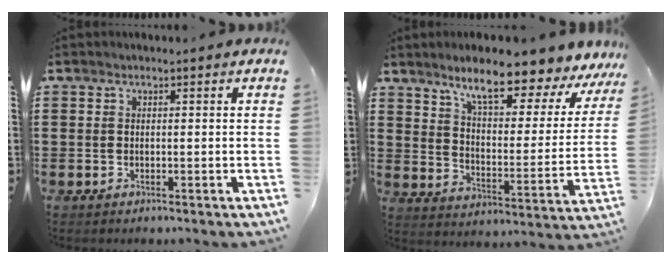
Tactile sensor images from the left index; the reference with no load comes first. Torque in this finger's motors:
{"motor_torque": [2.14, 0.00, 0.70, 0.21]}